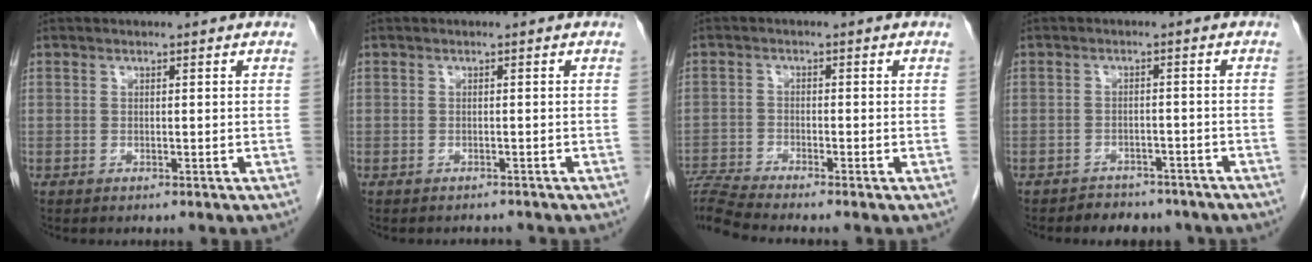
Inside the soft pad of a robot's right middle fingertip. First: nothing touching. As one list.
[{"total": 1.8, "force": [-1.7, 0.5, 0.0], "torque": [-0.003, -0.005, -0.022]}, {"total": 6.4, "force": [-6.0, -1.7, 1.4], "torque": [-0.033, -0.009, -0.113]}, {"total": 6.5, "force": [-5.6, 3.1, 1.0], "torque": [-0.010, 0.007, -0.063]}]